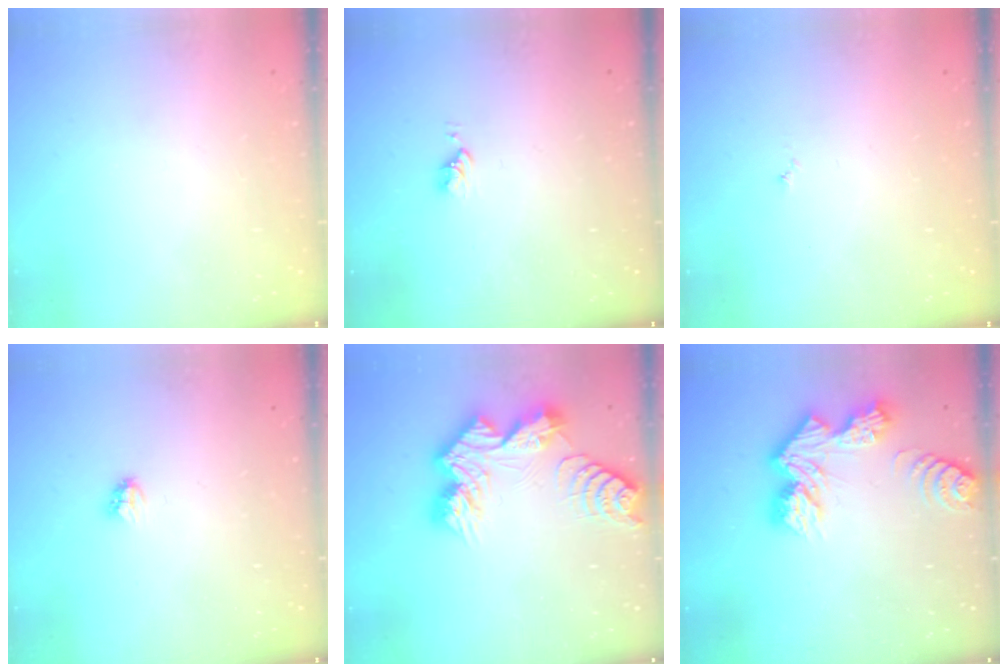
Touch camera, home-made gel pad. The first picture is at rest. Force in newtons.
{"total": 2.8, "press": 2.8, "slide": 0.4}
{"total": 3.0, "press": 2.9, "slide": 0.3}
{"total": 2.8, "press": 2.8, "slide": 0.3}
{"total": 13.3, "press": 13.3, "slide": 1.3}
{"total": 12.2, "press": 12.1, "slide": 1.0}